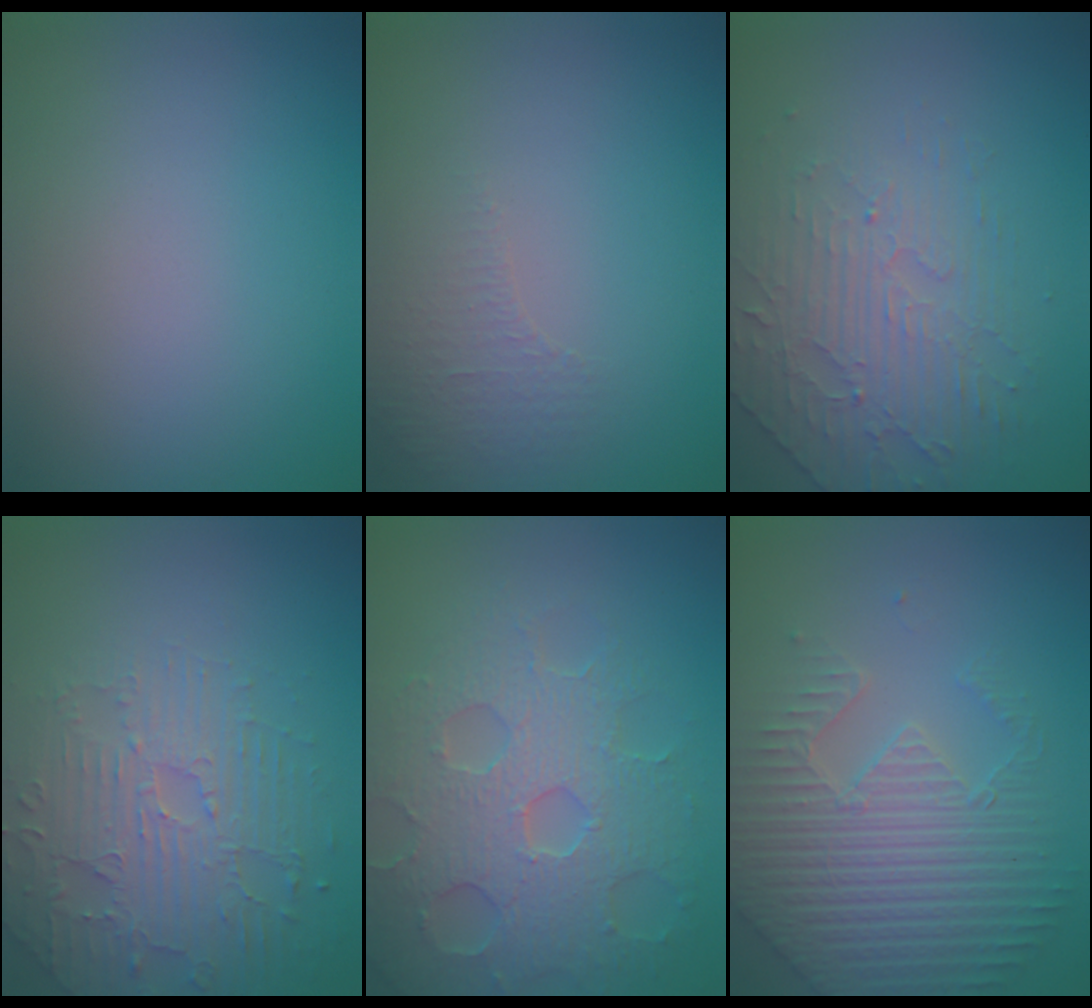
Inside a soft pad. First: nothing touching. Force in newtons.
{"total": 0.9, "press": 0.5, "slide": 0.8}
{"total": 4.6, "press": 3.2, "slide": 3.2}
{"total": 4.6, "press": 3.8, "slide": 2.5}
{"total": 6.9, "press": 5.5, "slide": 4.2}
{"total": 5.6, "press": 4.9, "slide": 2.8}